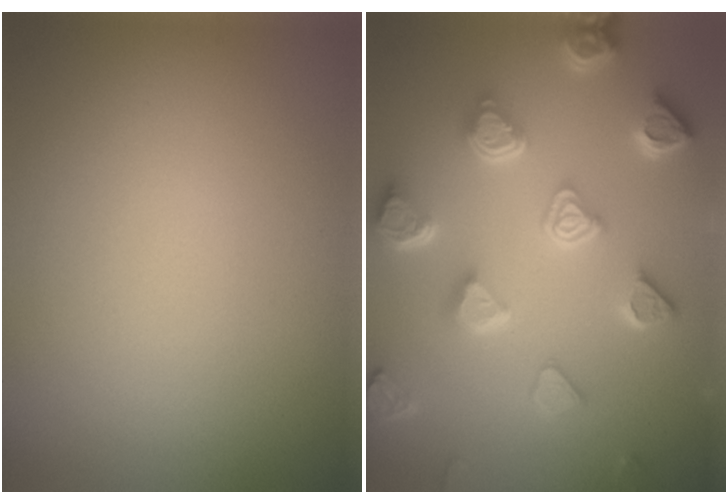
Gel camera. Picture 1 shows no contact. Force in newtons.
{"total": 6.7, "press": 5.4, "slide": 4.0}